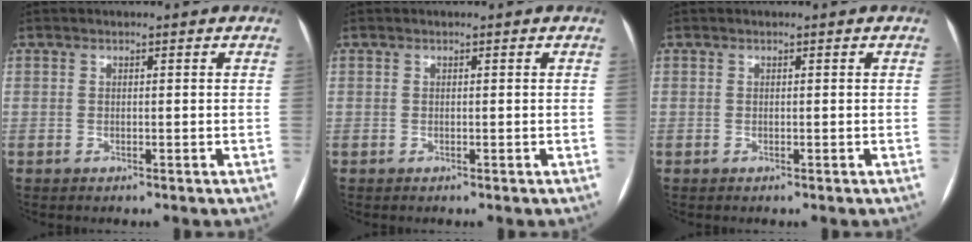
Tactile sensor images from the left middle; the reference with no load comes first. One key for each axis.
{"total": 0.0}
{"total": 0.0}